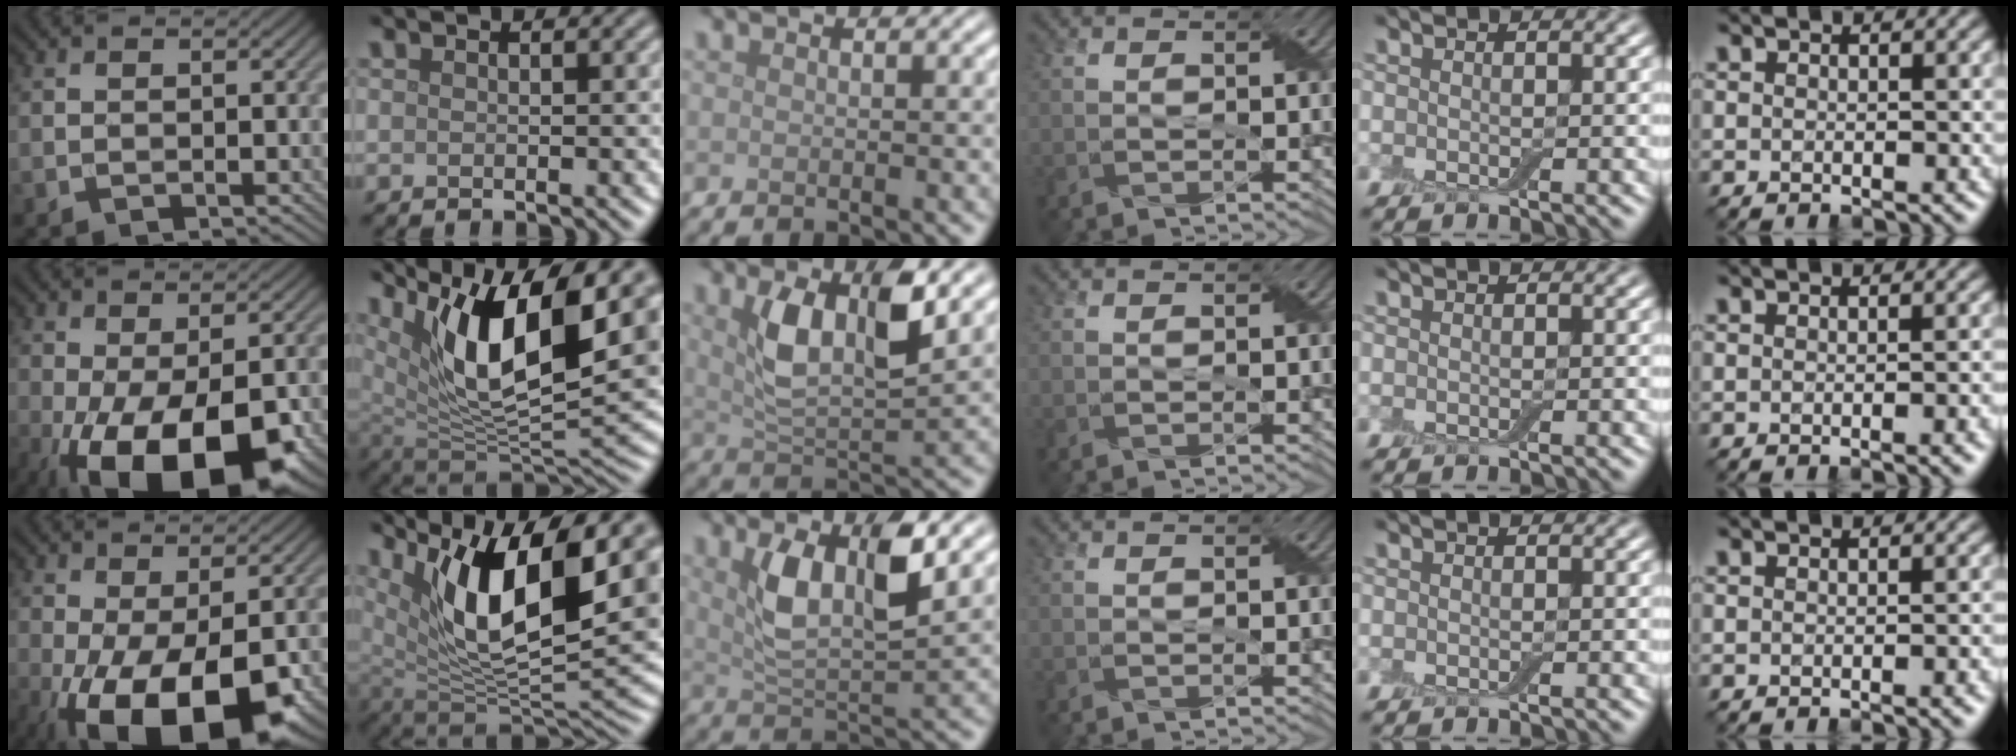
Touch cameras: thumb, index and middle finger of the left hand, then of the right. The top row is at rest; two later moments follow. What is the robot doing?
{"motion": "wrap", "object": "adhesive wrap"}